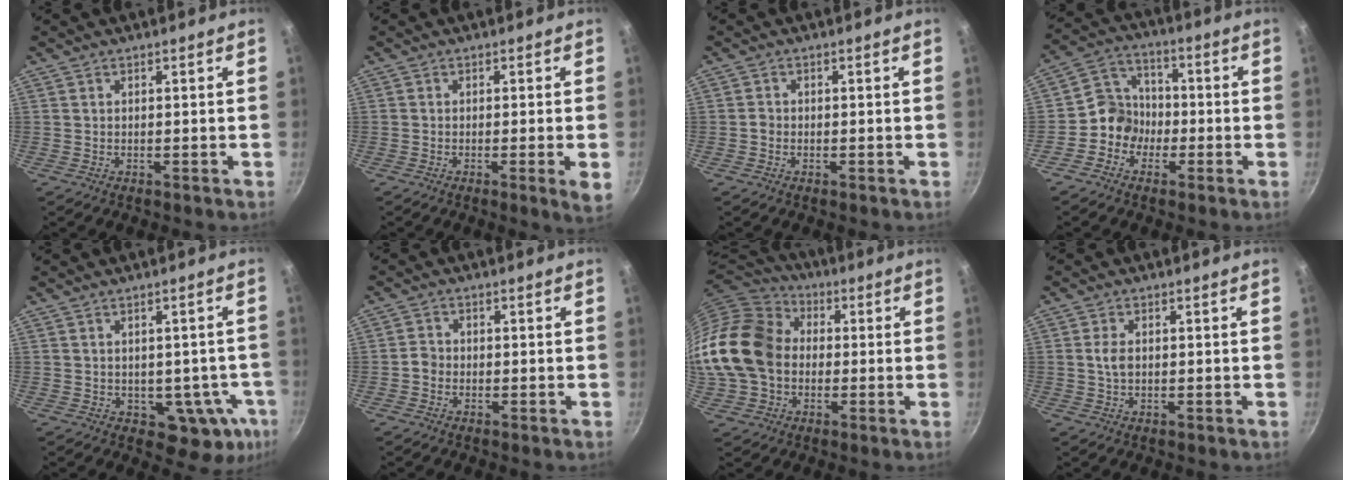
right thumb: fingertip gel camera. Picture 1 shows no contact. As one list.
[{"total": 3.9, "force": [-0.9, 0.2, 3.8], "torque": [-0.059, -0.007, -0.012]}, {"total": 1.1, "force": [-0.5, 1.0, 0.4], "torque": [-0.002, 0.006, -0.010]}, {"total": 7.8, "force": [-2.4, 7.0, 2.5], "torque": [-0.003, 0.038, -0.061]}, {"total": 9.0, "force": [-2.0, 6.1, 6.3], "torque": [-0.028, 0.017, -0.014]}, {"total": 2.1, "force": [-0.9, 1.7, 0.8], "torque": [-0.007, 0.015, -0.020]}, {"total": 22.1, "force": [0.3, 17.3, 13.7], "torque": [-0.283, 0.048, 0.002]}, {"total": 2.8, "force": [0.2, 1.7, 2.2], "torque": [-0.038, 0.003, 0.003]}]